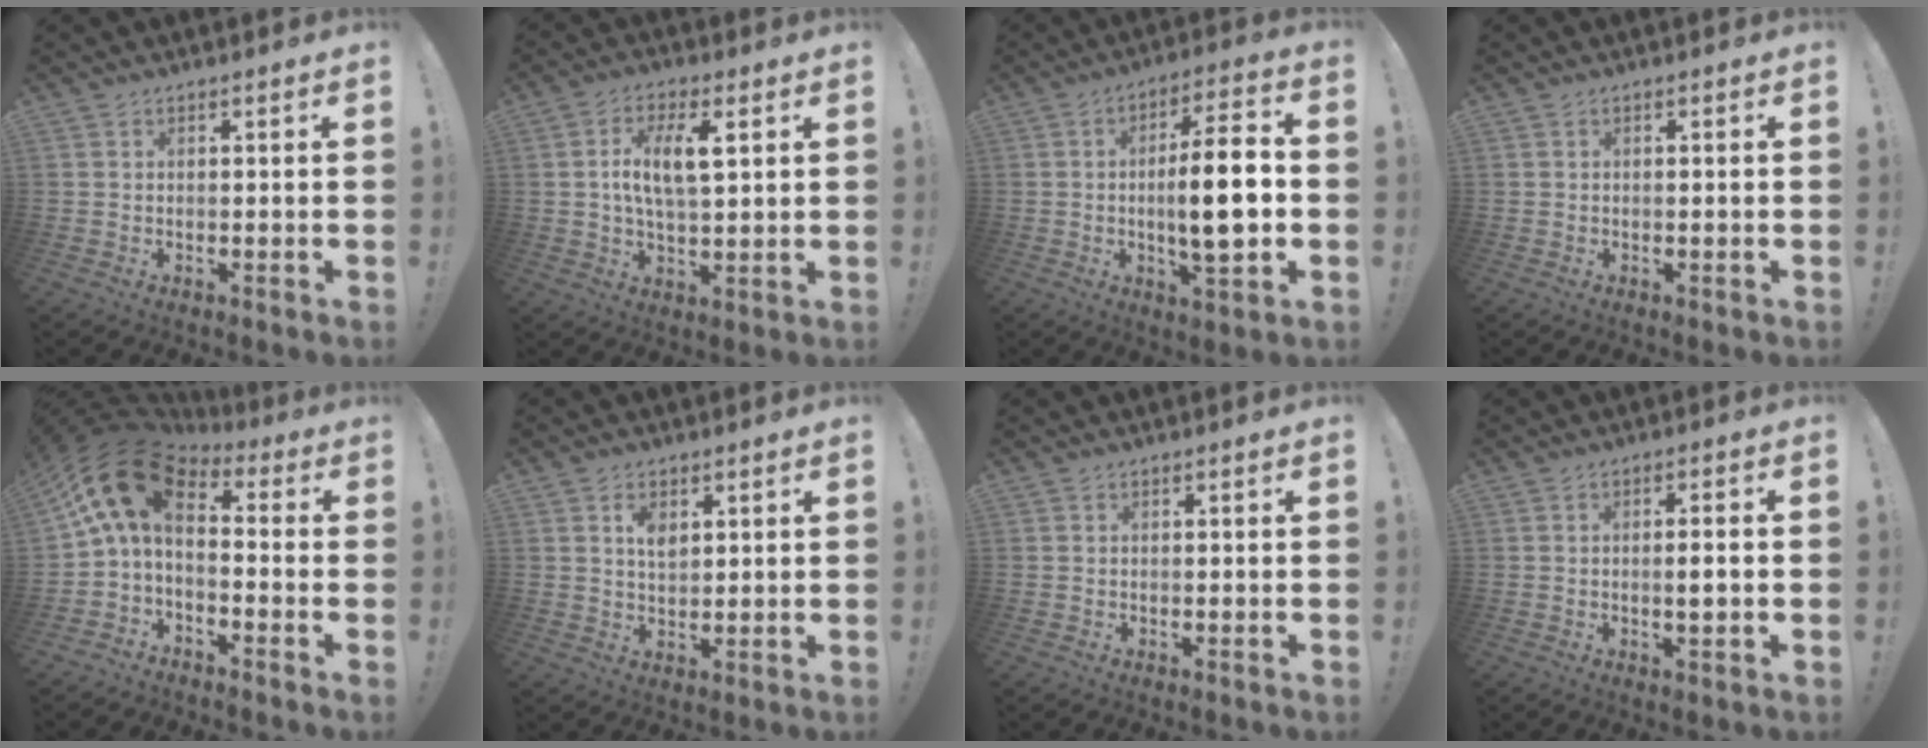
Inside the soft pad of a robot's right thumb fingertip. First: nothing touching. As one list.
[{"total": 10.2, "force": [2.2, 4.3, 9.0], "torque": [-0.159, 0.005, 0.035]}, {"total": 14.7, "force": [-1.4, 3.4, 14.3], "torque": [-0.233, -0.002, -0.035]}, {"total": 0.6, "force": [-0.2, -0.3, 0.5], "torque": [-0.001, -0.007, -0.004]}, {"total": 13.3, "force": [3.9, 7.4, 10.3], "torque": [-0.195, -0.019, 0.070]}, {"total": 4.5, "force": [2.1, 2.7, 2.9], "torque": [-0.039, -0.008, 0.032]}, {"total": 0.0}, {"total": 3.4, "force": [-0.4, 0.2, 3.3], "torque": [-0.050, -0.004, -0.011]}]